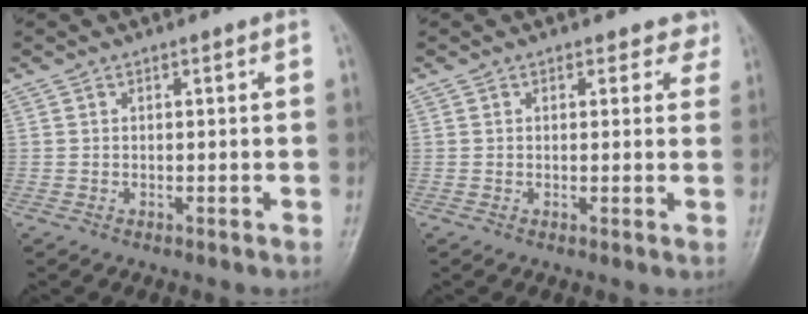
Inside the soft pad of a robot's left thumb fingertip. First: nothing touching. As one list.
[{"total": 3.1, "force": [2.4, 2.0, 0.1], "torque": [0.031, -0.012, 0.011]}]